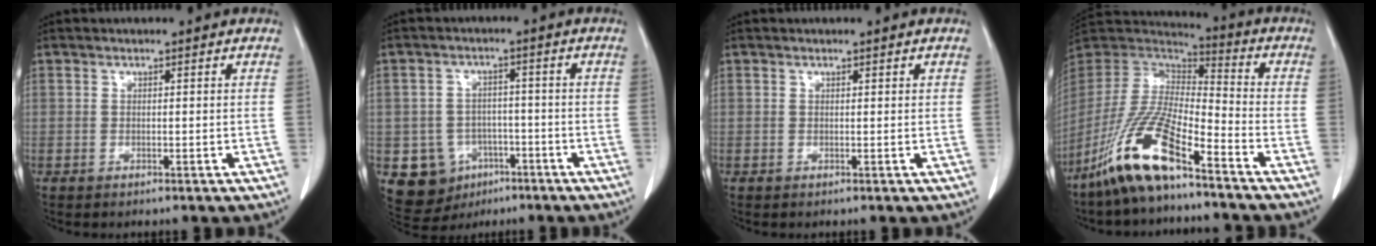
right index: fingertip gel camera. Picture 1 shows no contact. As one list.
[{"total": 8.9, "force": [-3.3, 8.1, 2.0], "torque": [-0.047, 0.014, -0.037]}, {"total": 0.0}, {"total": 15.1, "force": [-10.0, 2.3, 11.0], "torque": [-0.230, -0.017, -0.192]}]